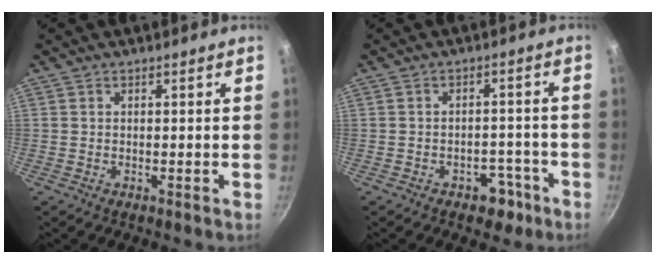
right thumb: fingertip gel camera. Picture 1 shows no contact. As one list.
[{"total": 5.1, "force": [-3.1, 3.3, 2.4], "torque": [-0.010, 0.031, -0.040]}]